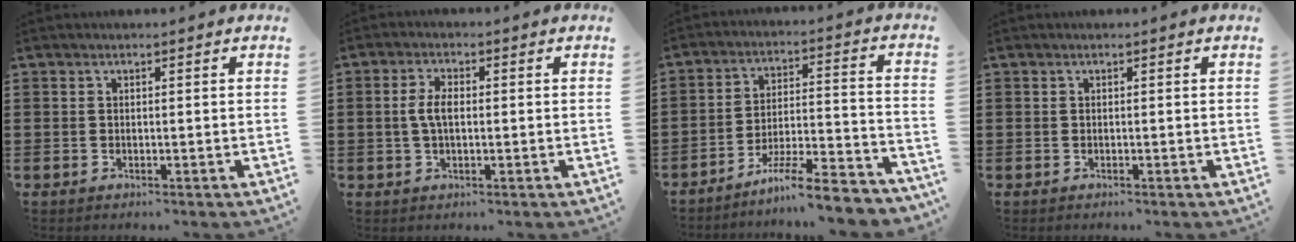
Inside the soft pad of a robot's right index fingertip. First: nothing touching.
{"total": 3.9, "force": [0.0, 1.8, 3.5], "torque": [-0.083, 0.001, -0.007]}
{"total": 9.0, "force": [-7.8, 0.3, 4.5], "torque": [-0.066, 0.011, -0.149]}
{"total": 0.0}